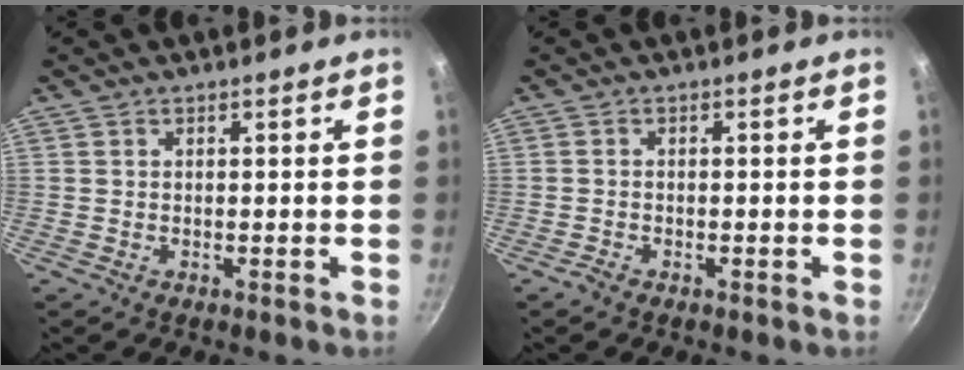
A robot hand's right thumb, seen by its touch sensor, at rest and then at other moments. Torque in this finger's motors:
{"motor_torque": [0.10, -0.22, 0.27, -0.05, 0.00]}